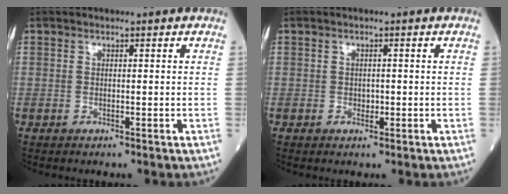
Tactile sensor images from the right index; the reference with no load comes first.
{"total": 1.0, "force": [-0.2, 0.8, 0.6], "torque": [-0.012, 0.002, 0.001]}